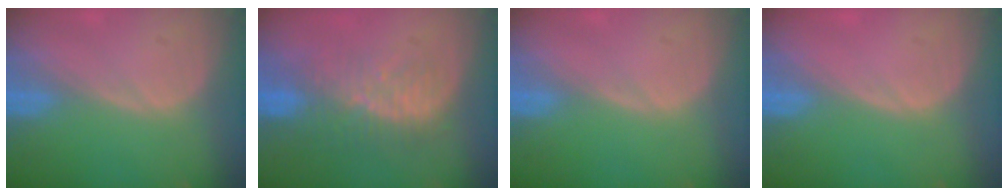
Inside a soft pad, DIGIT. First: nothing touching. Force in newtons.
{"total": 9.3, "press": 8.3, "slide": 4.2}
{"total": 0.0}
{"total": 0.0}